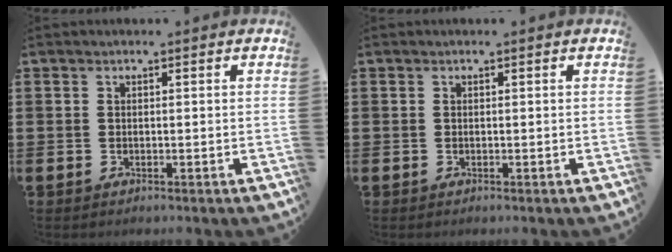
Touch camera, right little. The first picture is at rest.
{"total": 0.0}